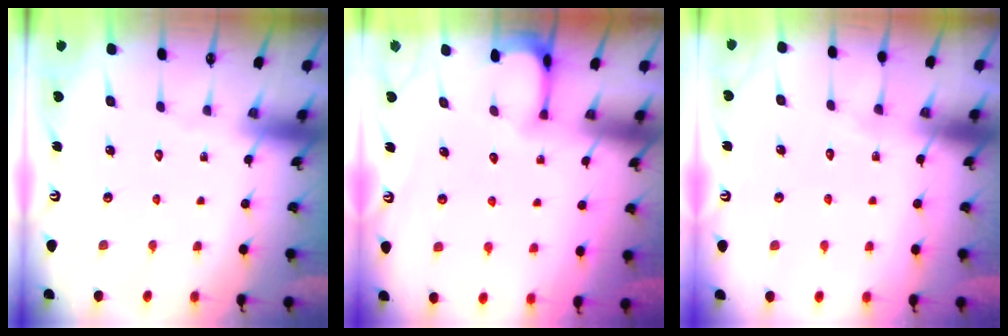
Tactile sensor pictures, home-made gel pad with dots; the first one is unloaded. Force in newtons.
{"total": 2.6, "press": 2.5, "slide": 0.4}
{"total": 2.9, "press": 2.9, "slide": 0.3}